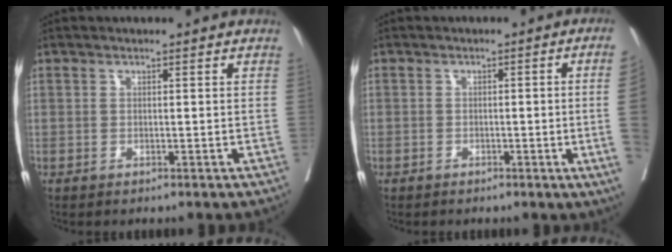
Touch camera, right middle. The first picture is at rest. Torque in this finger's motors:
{"motor_torque": [0.97, -0.90, -1.05, -0.21]}